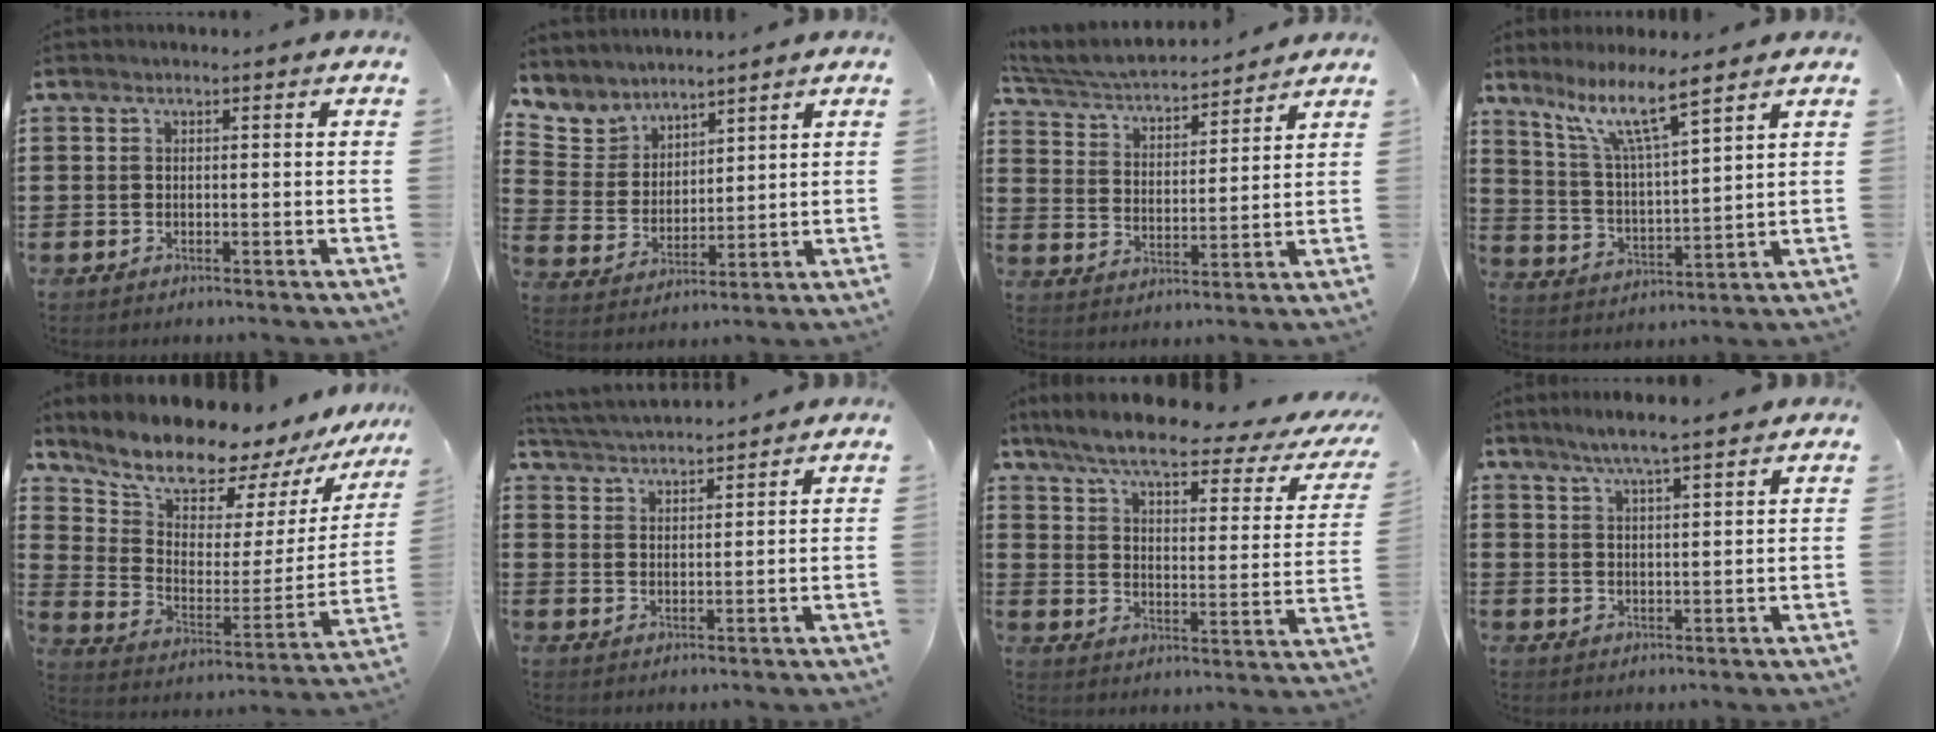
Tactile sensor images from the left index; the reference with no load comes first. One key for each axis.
{"total": 6.1, "fx": 5.4, "fy": 2.8, "fz": 0.0, "tx": -0.037, "ty": -0.031, "tz": 0.103}
{"total": 4.3, "fx": 4.1, "fy": 0.5, "fz": 1.0, "tx": -0.042, "ty": -0.030, "tz": 0.065}
{"total": 8.5, "fx": 6.7, "fy": 0.5, "fz": 5.2, "tx": -0.123, "ty": -0.033, "tz": 0.116}
{"total": 10.7, "fx": 10.0, "fy": 2.5, "fz": 3.0, "tx": -0.084, "ty": -0.090, "tz": 0.167}
{"total": 3.5, "fx": 3.5, "fy": -0.1, "fz": 0.2, "tx": -0.018, "ty": -0.016, "tz": 0.062}
{"total": 7.5, "fx": 5.4, "fy": 0.8, "fz": 5.1, "tx": -0.118, "ty": -0.029, "tz": 0.090}
{"total": 4.9, "fx": 4.1, "fy": 0.1, "fz": 2.5, "tx": -0.060, "ty": -0.005, "tz": 0.073}